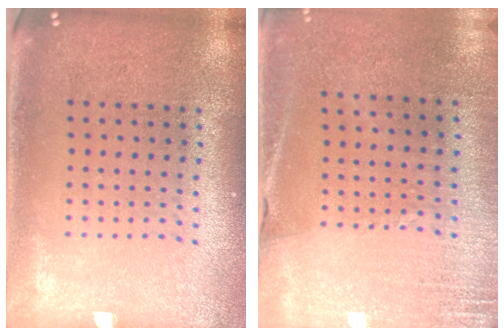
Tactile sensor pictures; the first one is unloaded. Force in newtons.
{"total": 2.6, "press": 2.5, "slide": 0.8}